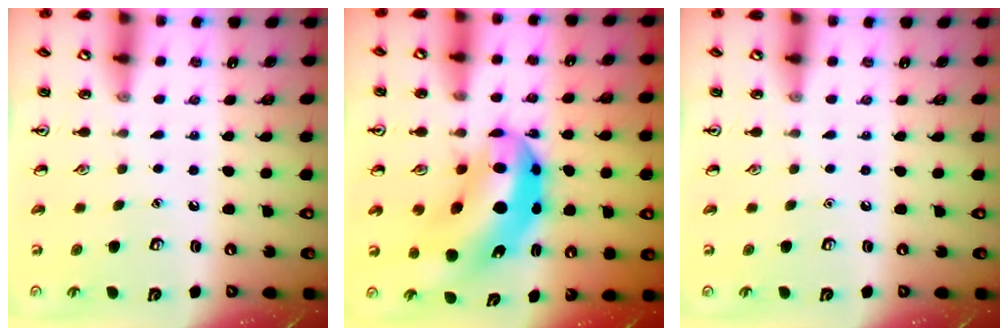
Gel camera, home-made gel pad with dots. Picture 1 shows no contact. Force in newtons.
{"total": 11.9, "press": 11.3, "slide": 3.6}
{"total": 0.0}